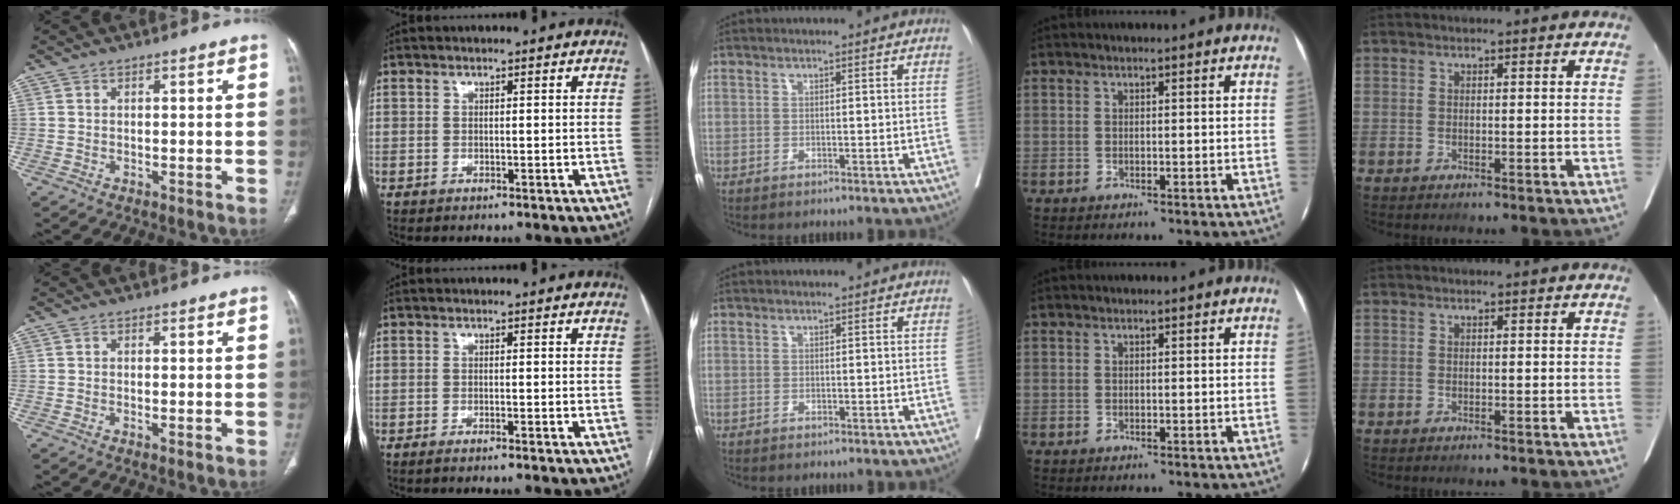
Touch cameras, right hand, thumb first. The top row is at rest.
{"thumb": {"total": 0.9, "force": [-0.2, 0.2, 0.9], "torque": [-0.021, -0.004, -0.005]}, "index": {"total": 1.6, "force": [-1.3, -0.3, 1.0], "torque": [-0.012, 0.001, -0.019]}, "middle": {"total": 0.6, "force": [0.6, 0.0, -0.1], "torque": [0.002, 0.004, 0.009]}}